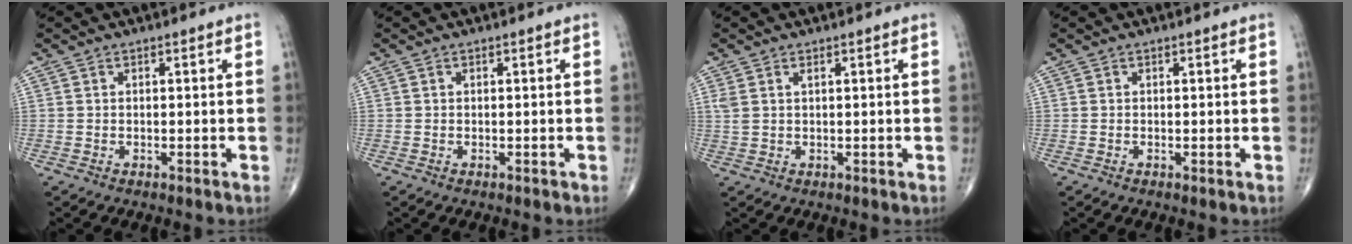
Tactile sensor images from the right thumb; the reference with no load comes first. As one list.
[{"total": 0.0}, {"total": 2.0, "force": [0.9, 0.9, 1.6], "torque": [-0.043, 0.011, 0.027]}, {"total": 0.0}]